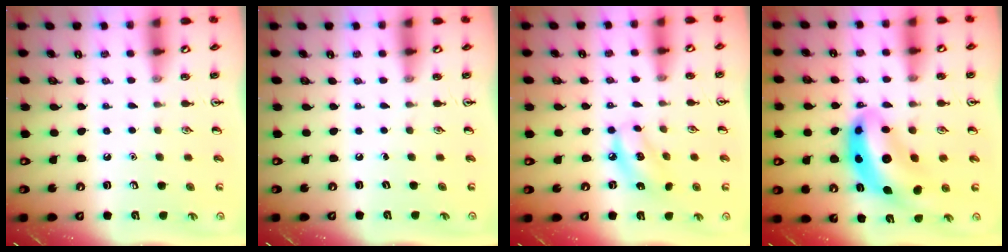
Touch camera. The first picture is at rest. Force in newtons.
{"total": 0.0}
{"total": 7.5, "press": 7.3, "slide": 1.6}
{"total": 11.0, "press": 10.5, "slide": 3.3}